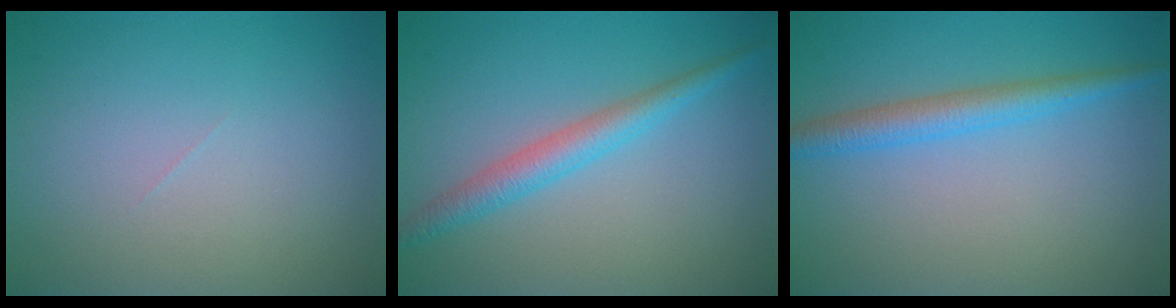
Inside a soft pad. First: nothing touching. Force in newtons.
{"total": 2.9, "press": 2.9, "slide": 0.0}
{"total": 3.0, "press": 3.0, "slide": 0.1}